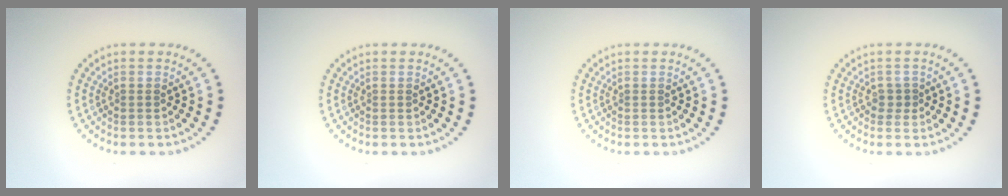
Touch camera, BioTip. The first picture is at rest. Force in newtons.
{"total": 0.0}
{"total": 0.0}
{"total": 0.7, "press": 0.5, "slide": 0.5}